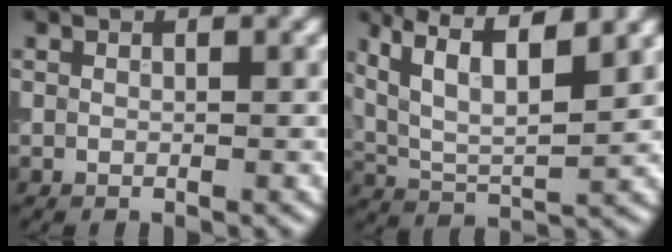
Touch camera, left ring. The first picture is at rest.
{"total": 7.5, "force": [4.3, 2.4, 5.8], "torque": [-0.109, 0.013, 0.075]}